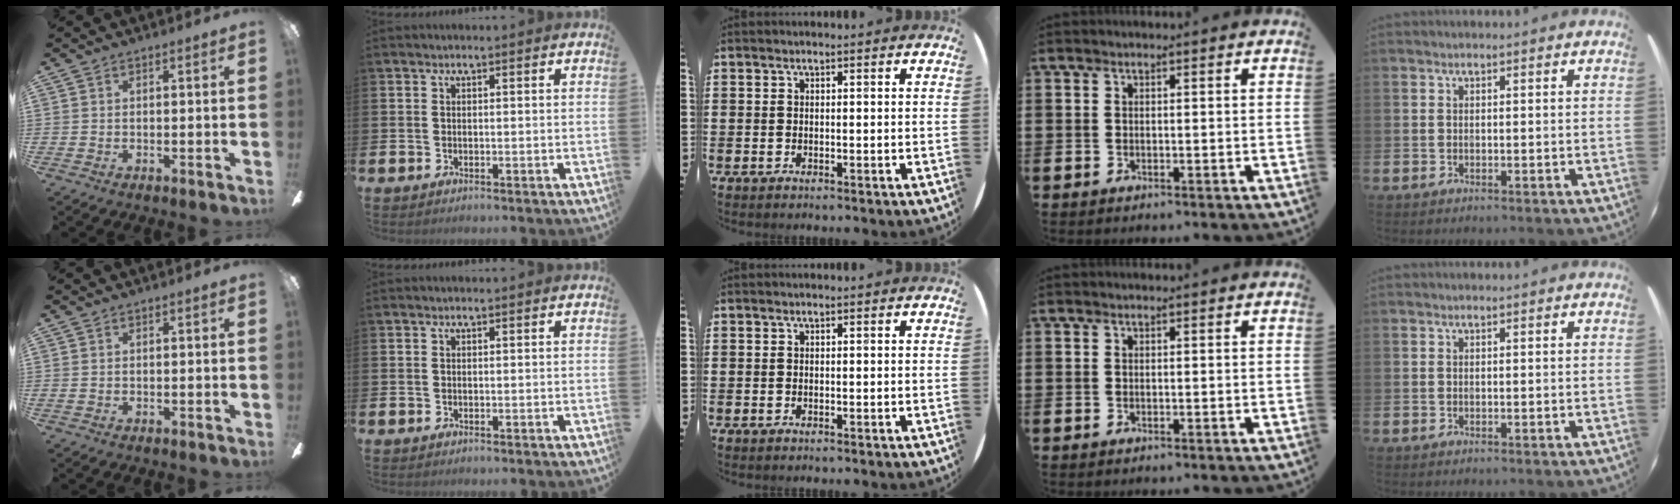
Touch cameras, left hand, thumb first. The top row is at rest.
{}